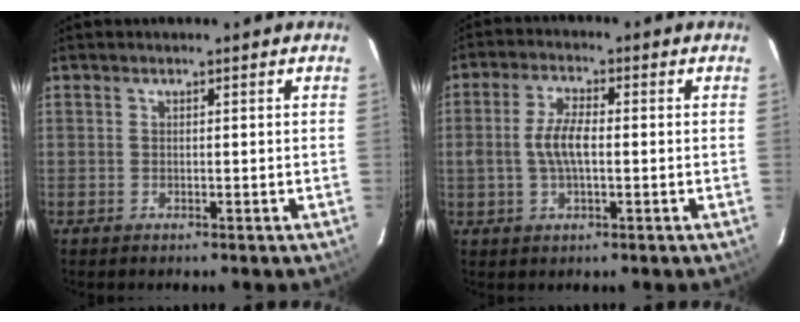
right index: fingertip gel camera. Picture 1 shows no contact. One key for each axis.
{"total": 6.0, "fx": -0.5, "fy": 2.4, "fz": 5.5, "tx": -0.111, "ty": 0.007, "tz": -0.008}